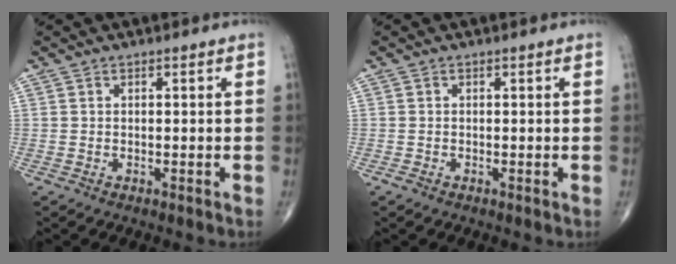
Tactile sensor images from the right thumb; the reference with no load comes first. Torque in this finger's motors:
{"motor_torque": [0.64, 0.73, -0.12, -0.24, 0.01]}